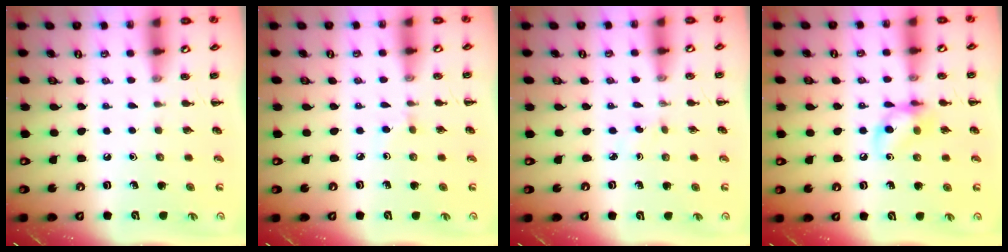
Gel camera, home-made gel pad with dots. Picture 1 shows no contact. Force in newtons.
{"total": 2.0, "press": 1.8, "slide": 0.8}
{"total": 1.3, "press": 1.2, "slide": 0.6}
{"total": 10.4, "press": 10.3, "slide": 1.7}